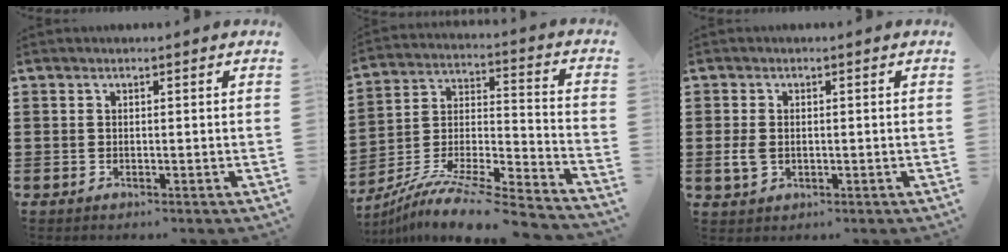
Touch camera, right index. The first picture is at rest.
{"total": 9.6, "force": [-8.4, 0.9, 4.5], "torque": [-0.083, 0.005, -0.171]}
{"total": 2.4, "force": [-0.3, 1.7, 1.6], "torque": [-0.049, -0.002, -0.011]}